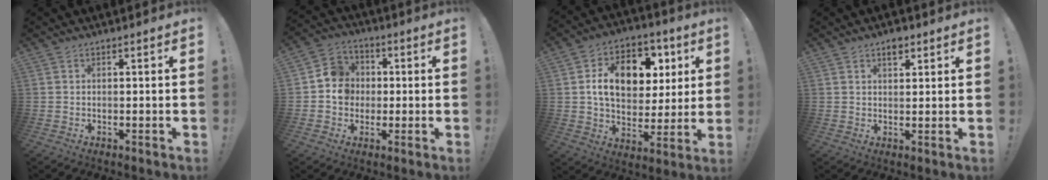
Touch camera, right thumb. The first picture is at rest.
{"total": 9.3, "force": [-0.9, 8.7, 3.2], "torque": [-0.035, 0.024, -0.010]}
{"total": 16.6, "force": [4.7, 11.5, 11.0], "torque": [-0.160, -0.009, 0.087]}
{"total": 3.4, "force": [2.1, 2.0, 1.9], "torque": [-0.018, -0.008, 0.034]}